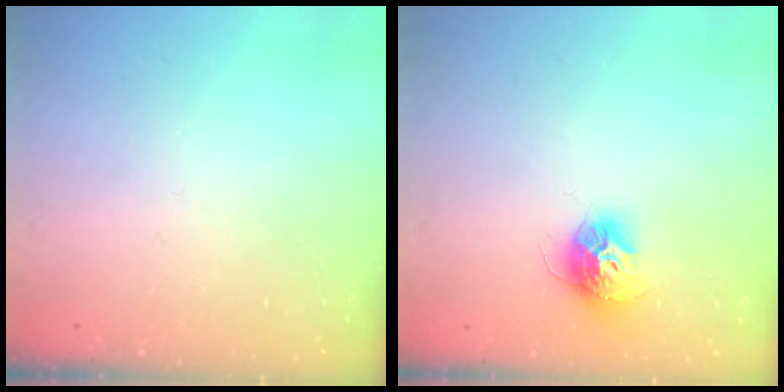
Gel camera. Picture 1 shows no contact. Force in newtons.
{"total": 11.2, "press": 11.2, "slide": 0.8}